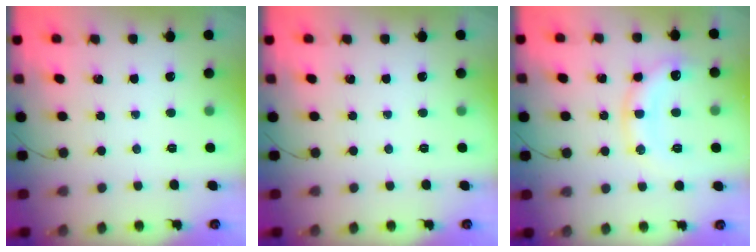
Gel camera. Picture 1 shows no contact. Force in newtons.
{"total": 0.0}
{"total": 10.8, "press": 10.7, "slide": 0.6}